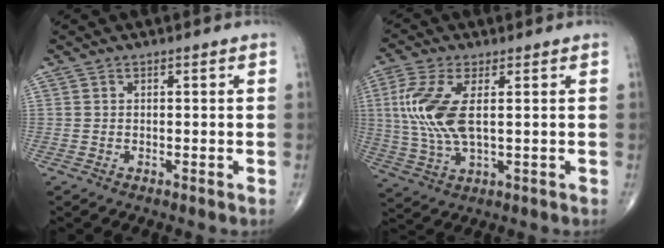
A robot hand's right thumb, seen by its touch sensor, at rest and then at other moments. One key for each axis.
{"total": 11.4, "fx": 1.8, "fy": 4.7, "fz": 10.3, "tx": -0.246, "ty": -0.003, "tz": 0.041}